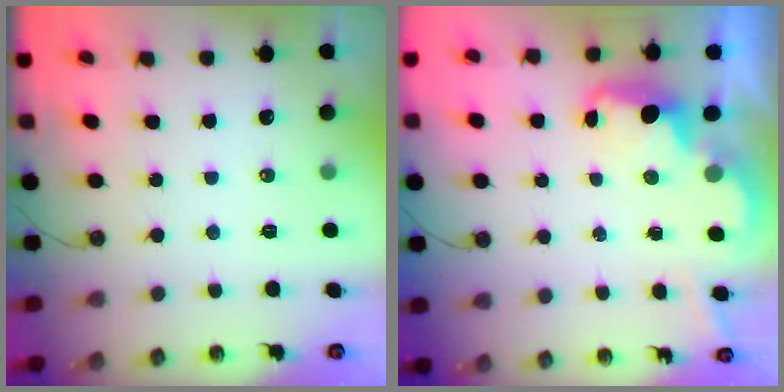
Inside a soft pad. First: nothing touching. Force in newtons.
{"total": 2.6, "press": 2.6, "slide": 0.4}